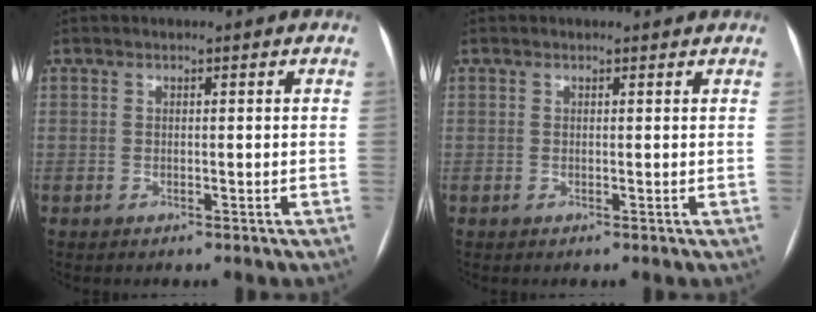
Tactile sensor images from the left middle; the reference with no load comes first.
{"total": 1.1, "force": [1.1, 0.3, 0.0], "torque": [-0.011, 0.005, 0.008]}